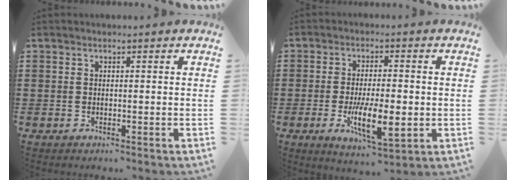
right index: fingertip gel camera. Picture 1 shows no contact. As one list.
[{"total": 9.3, "force": [-2.0, 3.6, 8.4], "torque": [-0.156, -0.014, -0.033]}]